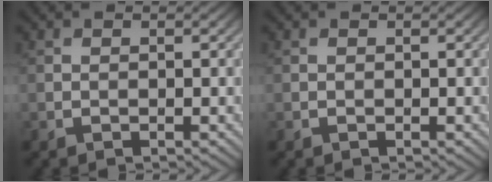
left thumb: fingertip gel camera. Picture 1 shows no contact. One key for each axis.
{"total": 0.0}